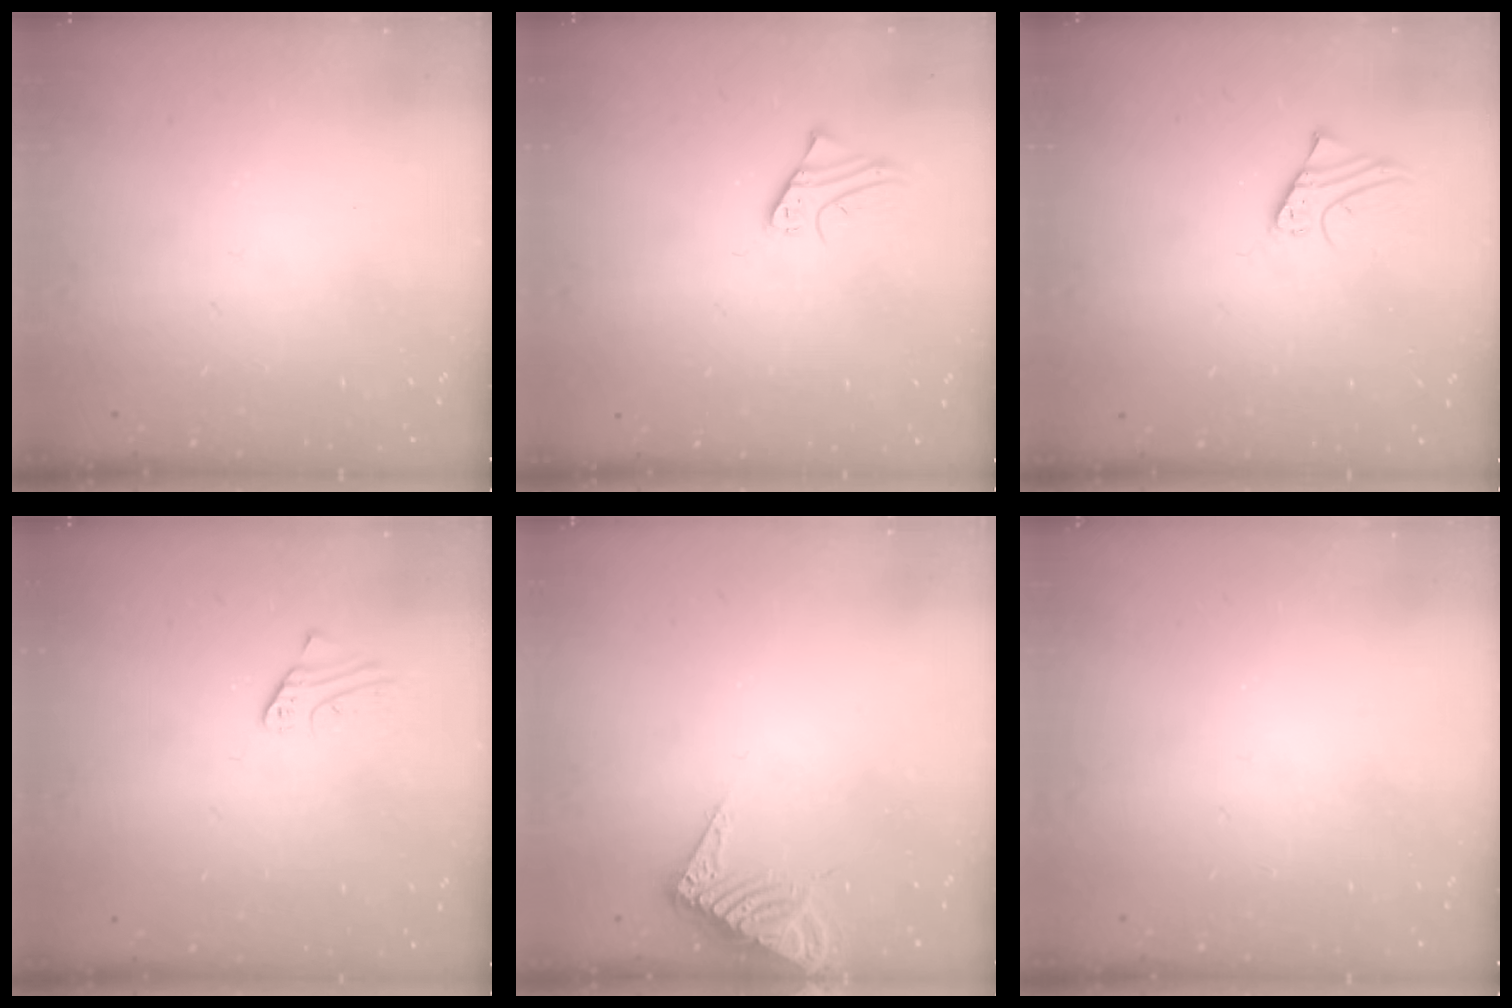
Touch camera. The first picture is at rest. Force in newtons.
{"total": 2.0, "press": 2.0, "slide": 0.1}
{"total": 1.7, "press": 1.7, "slide": 0.1}
{"total": 1.5, "press": 1.5, "slide": 0.1}
{"total": 8.0, "press": 8.0, "slide": 0.4}
{"total": 0.0}